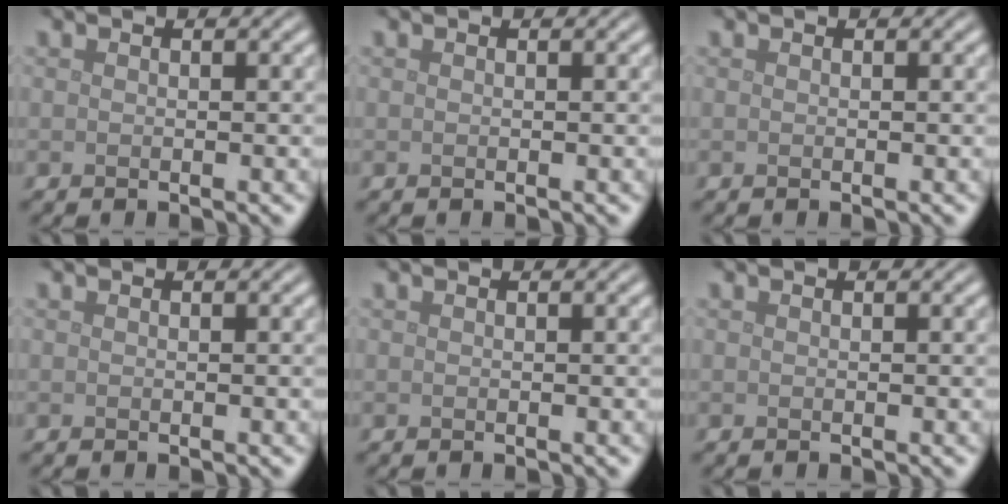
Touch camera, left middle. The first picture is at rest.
{"total": 0.0}
{"total": 0.0}
{"total": 0.0}
{"total": 0.0}
{"total": 0.0}